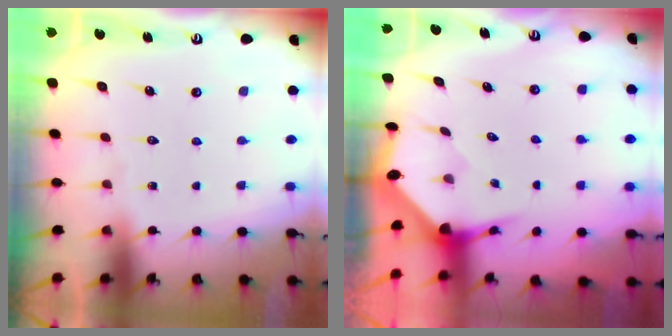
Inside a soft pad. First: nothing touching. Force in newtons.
{"total": 3.5, "press": 3.5, "slide": 0.5}